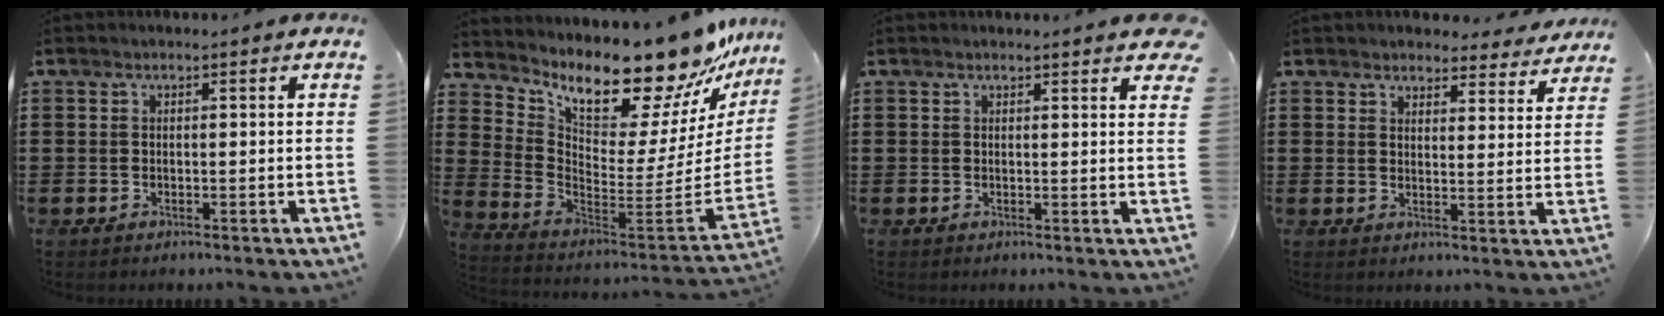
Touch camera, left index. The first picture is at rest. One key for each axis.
{"total": 15.0, "fx": 12.6, "fy": 4.0, "fz": 7.0, "tx": -0.127, "ty": -0.106, "tz": 0.211}
{"total": 2.2, "fx": 1.8, "fy": 0.2, "fz": 1.2, "tx": -0.021, "ty": 0.000, "tz": 0.032}
{"total": 4.0, "fx": 3.9, "fy": 1.0, "fz": 0.3, "tx": -0.013, "ty": -0.016, "tz": 0.069}